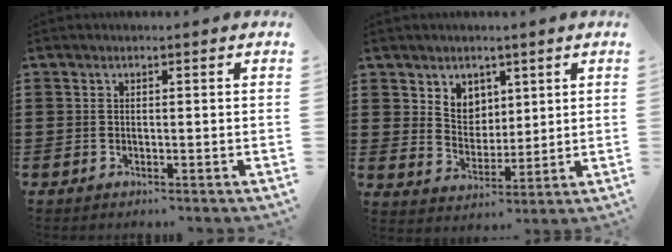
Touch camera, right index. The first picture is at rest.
{"total": 5.1, "force": [3.4, 3.8, 0.4], "torque": [-0.030, 0.004, 0.063]}